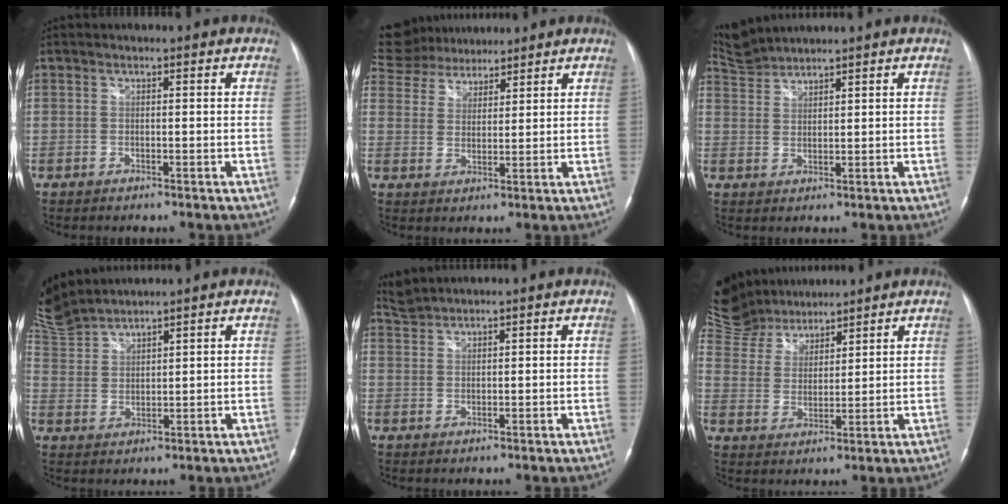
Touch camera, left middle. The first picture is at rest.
{"total": 13.1, "force": [11.6, 5.0, 3.4], "torque": [-0.098, 0.043, 0.211]}
{"total": 4.9, "force": [4.9, -0.4, -0.4], "torque": [-0.008, 0.016, 0.105]}
{"total": 9.7, "force": [9.3, 1.4, 2.2], "torque": [-0.069, 0.014, 0.198]}
{"total": 2.5, "force": [2.5, -0.3, -0.4], "torque": [-0.007, 0.014, 0.060]}
{"total": 12.3, "force": [11.4, 4.3, 1.7], "torque": [-0.054, 0.029, 0.226]}